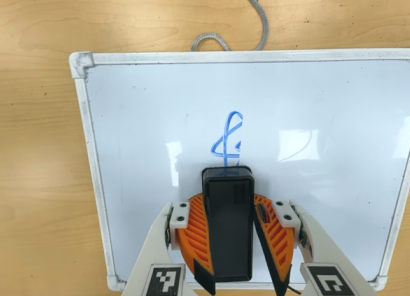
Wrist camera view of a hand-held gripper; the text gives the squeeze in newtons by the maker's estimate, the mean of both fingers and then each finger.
{"total": 9.0, "left": 9.6, "right": 8.4}